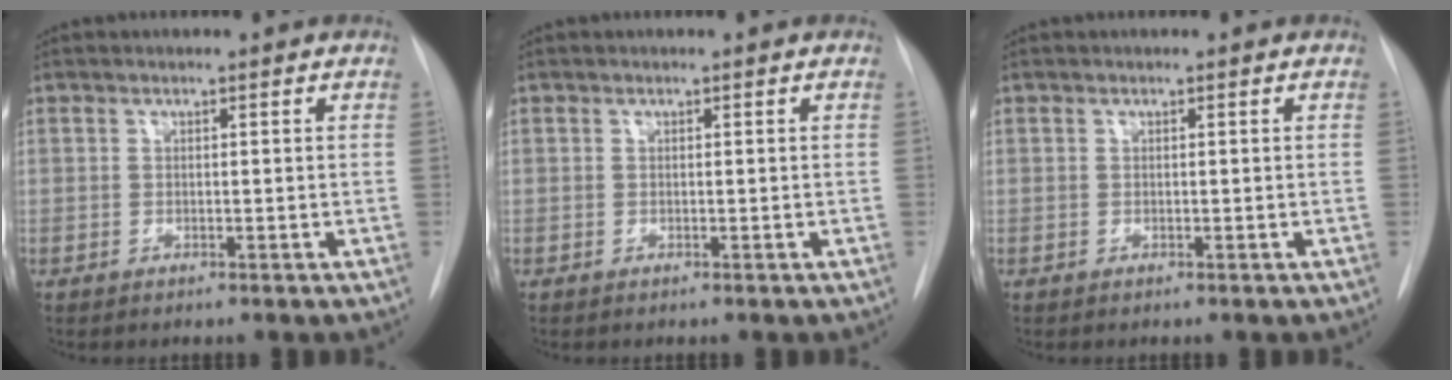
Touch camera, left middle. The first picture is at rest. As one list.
[{"total": 0.0}, {"total": 0.0}]